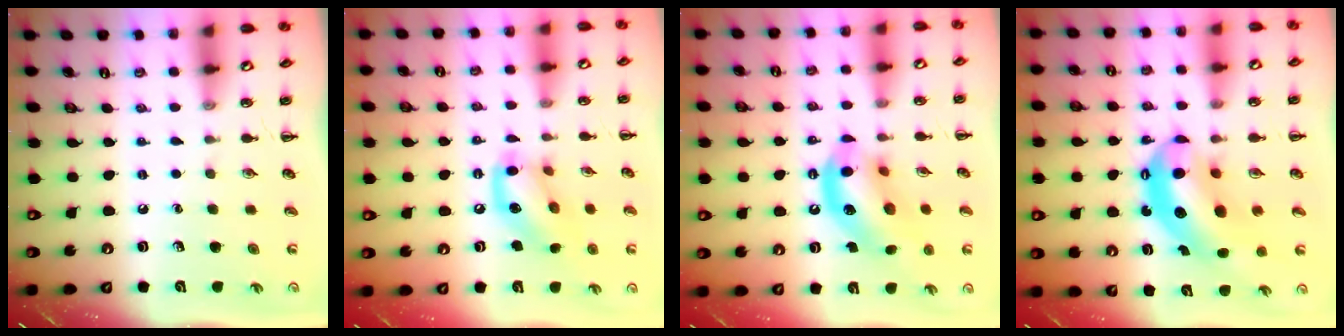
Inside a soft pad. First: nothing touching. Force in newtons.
{"total": 13.9, "press": 13.8, "slide": 1.1}
{"total": 15.1, "press": 14.9, "slide": 2.4}
{"total": 13.7, "press": 13.1, "slide": 3.9}